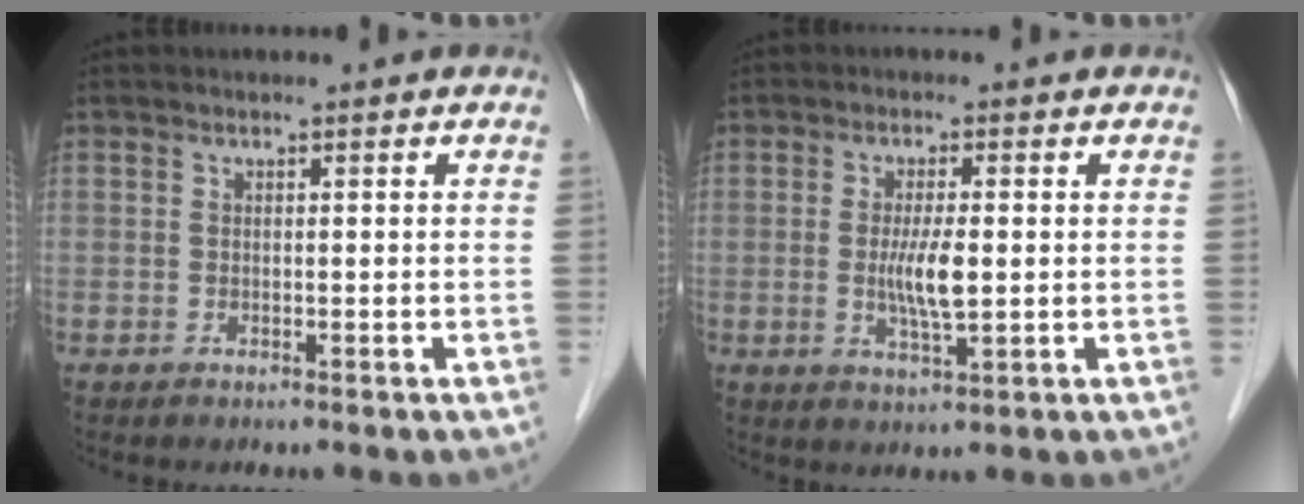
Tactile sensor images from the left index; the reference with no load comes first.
{"total": 5.0, "force": [-0.2, 0.8, 4.9], "torque": [-0.099, -0.010, -0.003]}